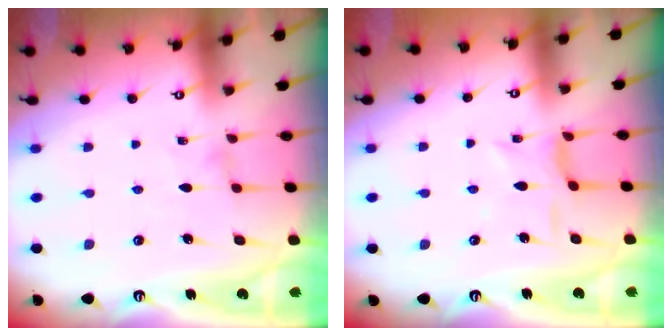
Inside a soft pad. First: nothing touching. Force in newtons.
{"total": 4.1, "press": 4.0, "slide": 0.5}